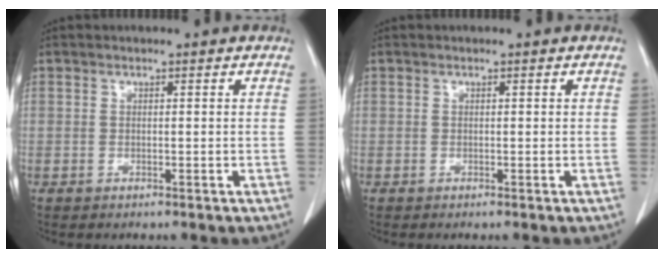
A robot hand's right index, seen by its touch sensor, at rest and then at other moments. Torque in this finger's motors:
{"motor_torque": [-0.07, 0.06, 0.04, 0.02]}